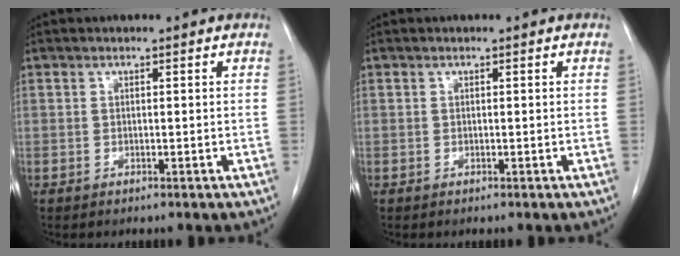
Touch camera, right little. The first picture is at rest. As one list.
[{"total": 0.0}]